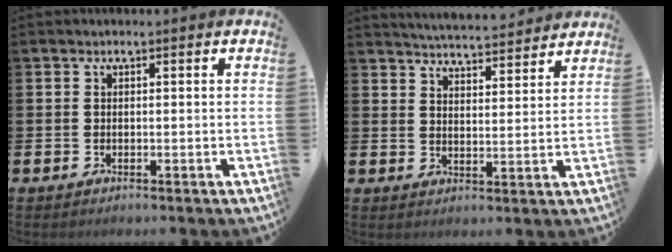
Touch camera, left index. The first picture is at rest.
{"total": 5.2, "force": [5.2, 0.1, 0.3], "torque": [-0.014, -0.036, 0.091]}